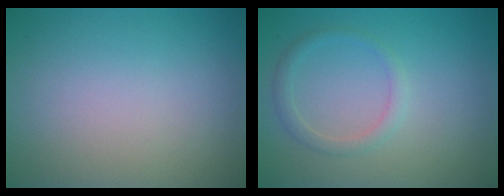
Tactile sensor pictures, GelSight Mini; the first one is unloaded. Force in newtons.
{"total": 1.5, "press": 1.5, "slide": 0.1}